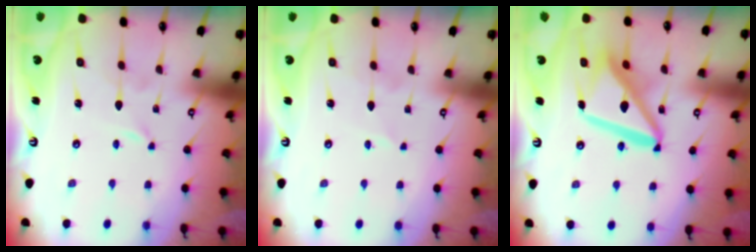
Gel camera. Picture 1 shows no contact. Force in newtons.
{"total": 2.2, "press": 2.1, "slide": 0.3}
{"total": 16.1, "press": 15.9, "slide": 2.0}